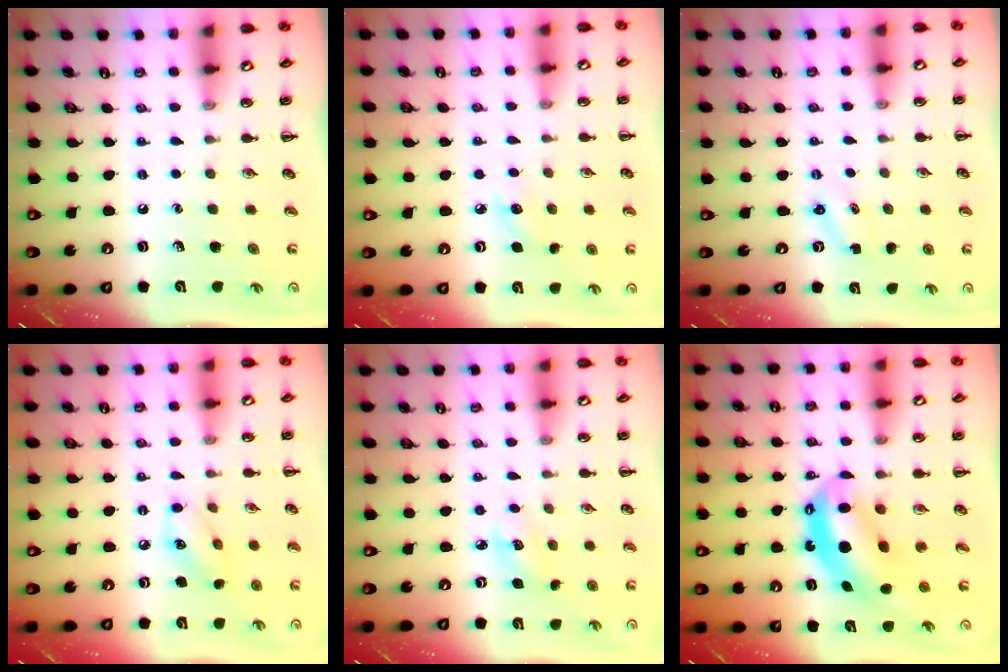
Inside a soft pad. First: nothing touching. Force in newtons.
{"total": 6.3, "press": 6.0, "slide": 1.9}
{"total": 1.3, "press": 1.2, "slide": 0.4}
{"total": 6.8, "press": 6.8, "slide": 0.7}
{"total": 4.1, "press": 4.0, "slide": 0.9}
{"total": 9.9, "press": 9.6, "slide": 2.4}